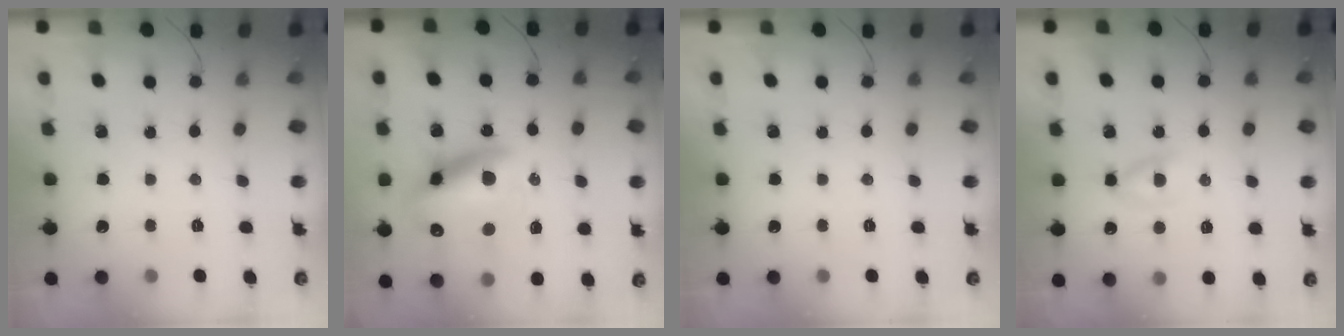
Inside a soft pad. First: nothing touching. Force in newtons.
{"total": 18.9, "press": 18.2, "slide": 4.8}
{"total": 0.0}
{"total": 2.6, "press": 2.4, "slide": 1.0}